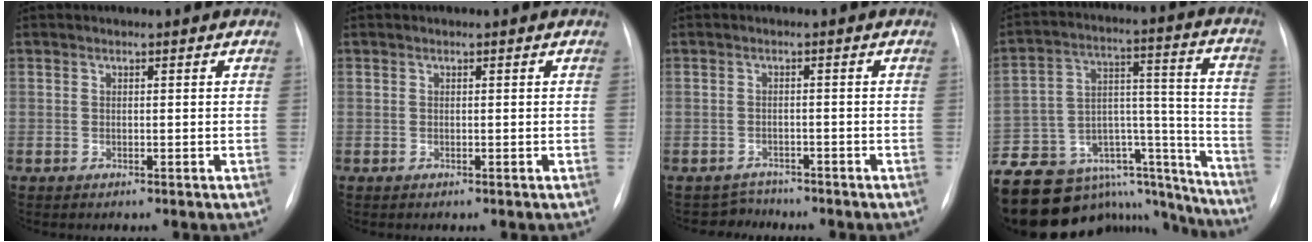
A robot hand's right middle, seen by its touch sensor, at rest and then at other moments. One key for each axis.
{"total": 0.0}
{"total": 2.4, "fx": -2.0, "fy": 0.6, "fz": -1.2, "tx": 0.022, "ty": -0.005, "tz": -0.033}
{"total": 31.4, "fx": -26.4, "fy": 12.8, "fz": 11.2, "tx": -0.202, "ty": 0.038, "tz": -0.381}